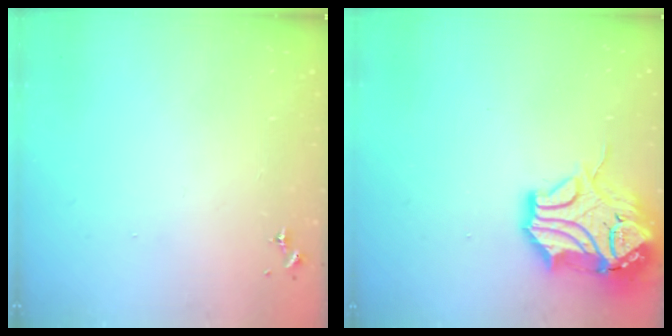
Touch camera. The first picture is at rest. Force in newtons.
{"total": 17.2, "press": 17.1, "slide": 2.0}